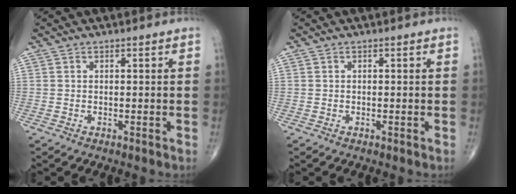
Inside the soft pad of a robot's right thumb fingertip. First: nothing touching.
{"total": 0.0}